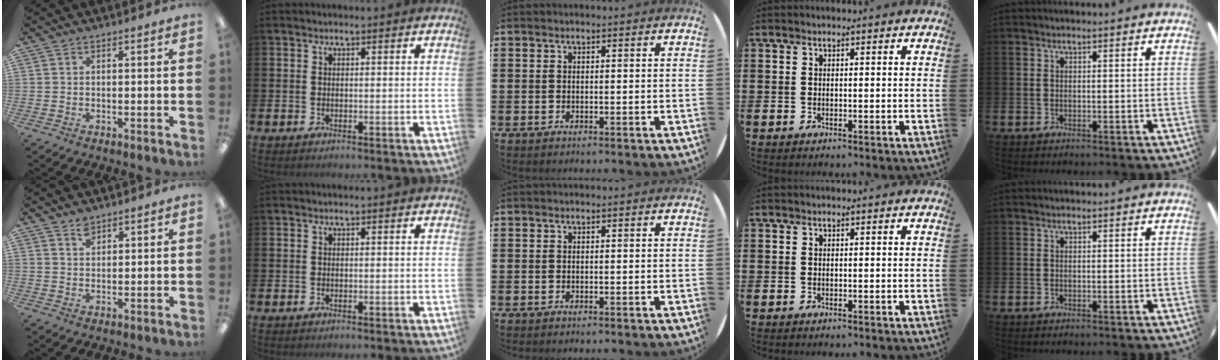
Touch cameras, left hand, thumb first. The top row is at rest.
{"thumb": {"total": 2.8, "force": [2.3, 1.2, 0.9], "torque": [-0.013, -0.008, 0.043]}}